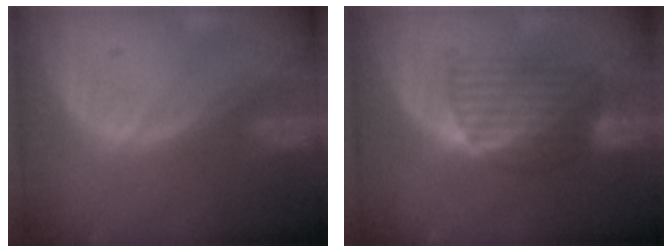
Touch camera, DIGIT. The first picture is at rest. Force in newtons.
{"total": 6.7, "press": 6.4, "slide": 1.8}